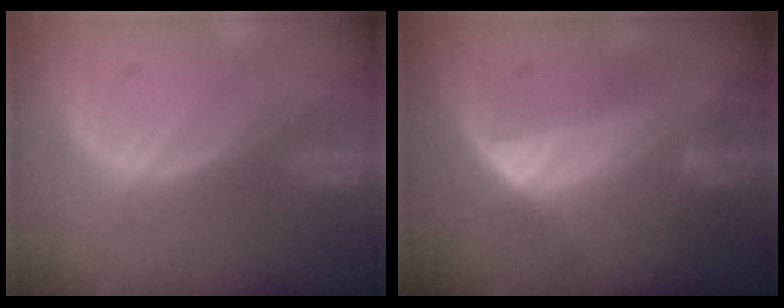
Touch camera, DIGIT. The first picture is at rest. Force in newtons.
{"total": 6.9, "press": 6.1, "slide": 3.2}